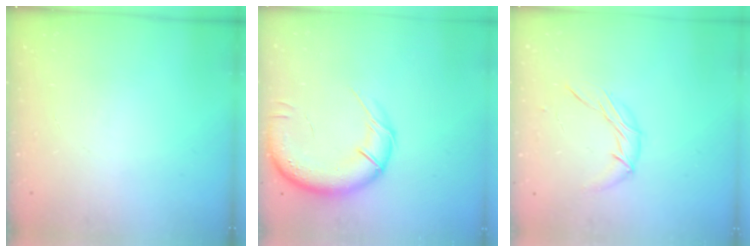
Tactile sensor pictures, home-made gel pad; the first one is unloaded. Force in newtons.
{"total": 15.8, "press": 15.3, "slide": 4.0}
{"total": 6.8, "press": 6.8, "slide": 0.7}